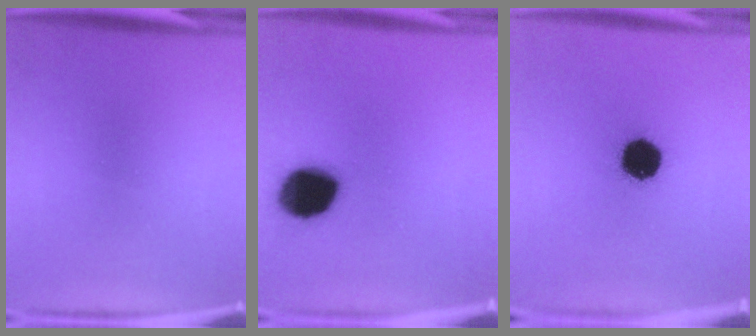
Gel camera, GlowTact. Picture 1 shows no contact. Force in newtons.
{"total": 15.1}
{"total": 11.5}